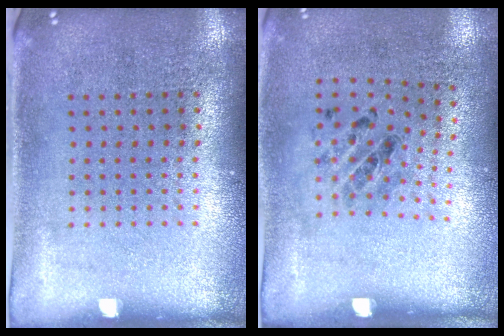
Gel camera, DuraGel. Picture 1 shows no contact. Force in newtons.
{"total": 1.3, "press": 0.6, "slide": 1.2}